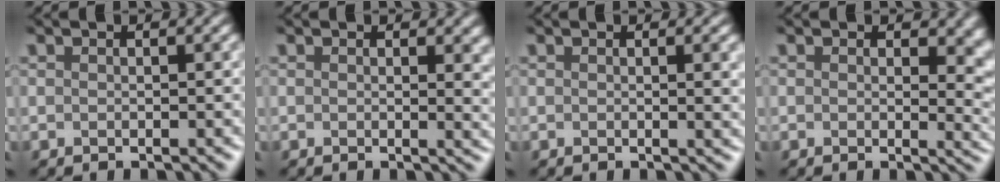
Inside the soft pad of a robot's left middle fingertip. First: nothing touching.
{"total": 2.4, "force": [0.5, 1.0, 2.1], "torque": [-0.025, -0.002, 0.004]}
{"total": 2.1, "force": [0.4, 0.9, 1.9], "torque": [-0.013, -0.001, 0.000]}
{"total": 4.7, "force": [0.6, 2.4, 4.0], "torque": [-0.044, -0.001, 0.003]}